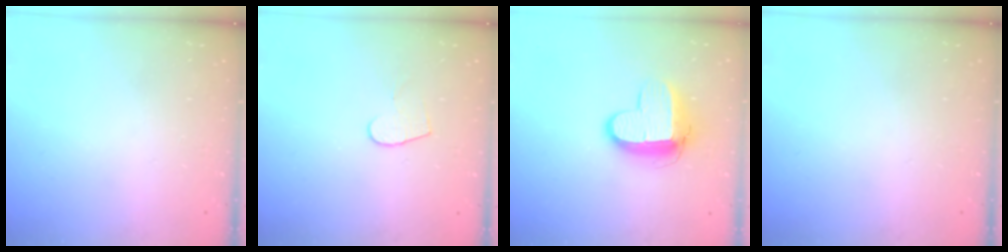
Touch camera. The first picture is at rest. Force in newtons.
{"total": 5.8, "press": 5.8, "slide": 0.4}
{"total": 11.4, "press": 11.3, "slide": 0.9}
{"total": 0.0}